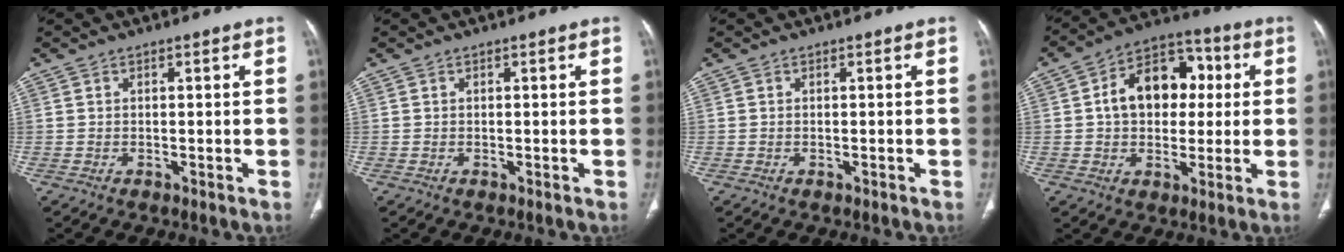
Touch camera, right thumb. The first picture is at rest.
{"total": 0.0}
{"total": 0.0}
{"total": 14.5, "force": [1.9, 10.2, 10.1], "torque": [-0.120, 0.024, 0.021]}